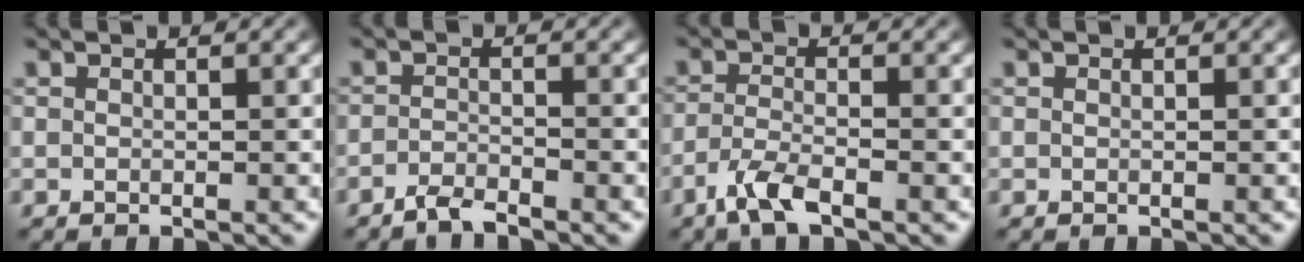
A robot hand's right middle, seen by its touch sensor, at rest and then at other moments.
{"total": 2.0, "force": [-1.7, 0.3, 0.9], "torque": [-0.019, 0.000, -0.039]}
{"total": 3.3, "force": [-2.3, 0.8, 2.3], "torque": [-0.051, 0.000, -0.052]}
{"total": 0.0}